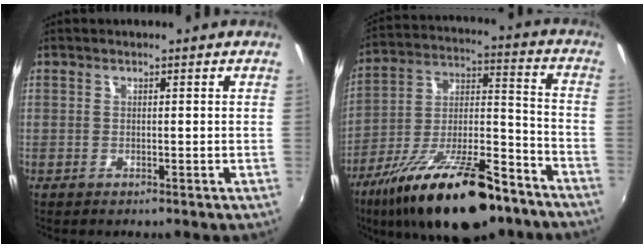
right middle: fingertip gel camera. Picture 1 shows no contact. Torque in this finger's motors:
{"motor_torque": [1.33, -0.81, 0.89, 0.21]}